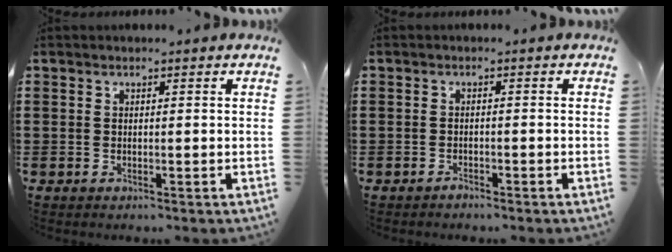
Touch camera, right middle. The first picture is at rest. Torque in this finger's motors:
{"motor_torque": [0.93, -0.16, 0.00, 0.03]}